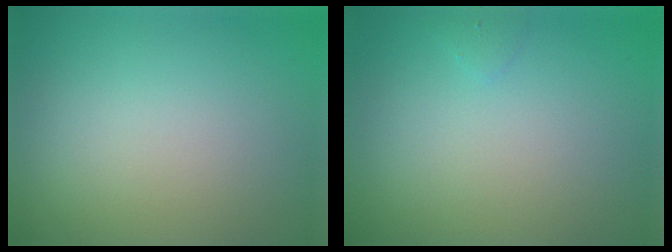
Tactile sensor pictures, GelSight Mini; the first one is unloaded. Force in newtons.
{"total": 0.5, "press": 0.5, "slide": 0.1}